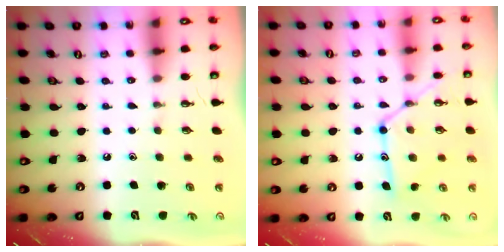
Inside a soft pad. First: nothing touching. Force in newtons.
{"total": 15.3, "press": 15.3, "slide": 1.2}